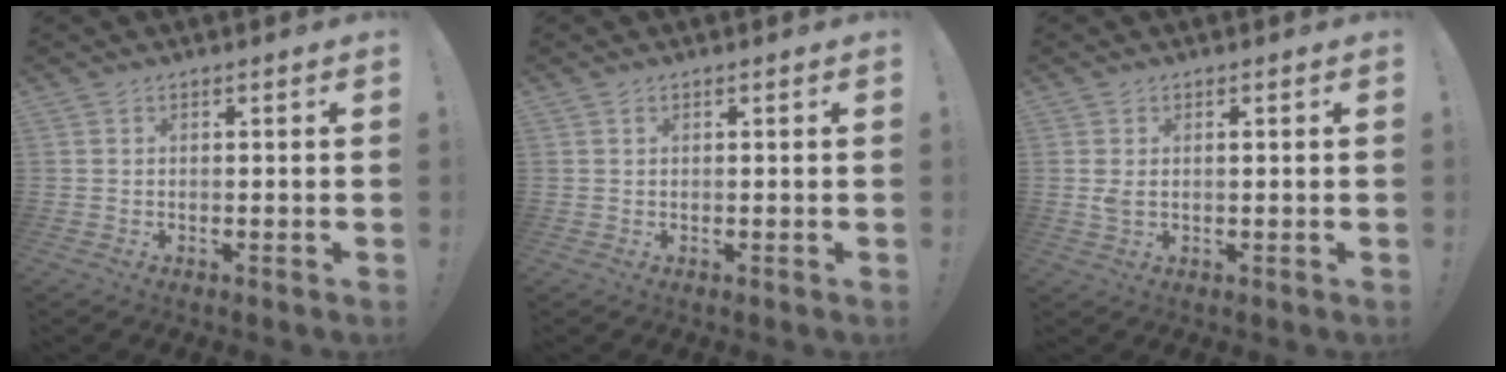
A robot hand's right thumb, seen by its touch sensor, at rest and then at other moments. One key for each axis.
{"total": 0.0}
{"total": 1.6, "fx": 0.4, "fy": 0.9, "fz": 1.3, "tx": -0.025, "ty": 0.003, "tz": 0.005}